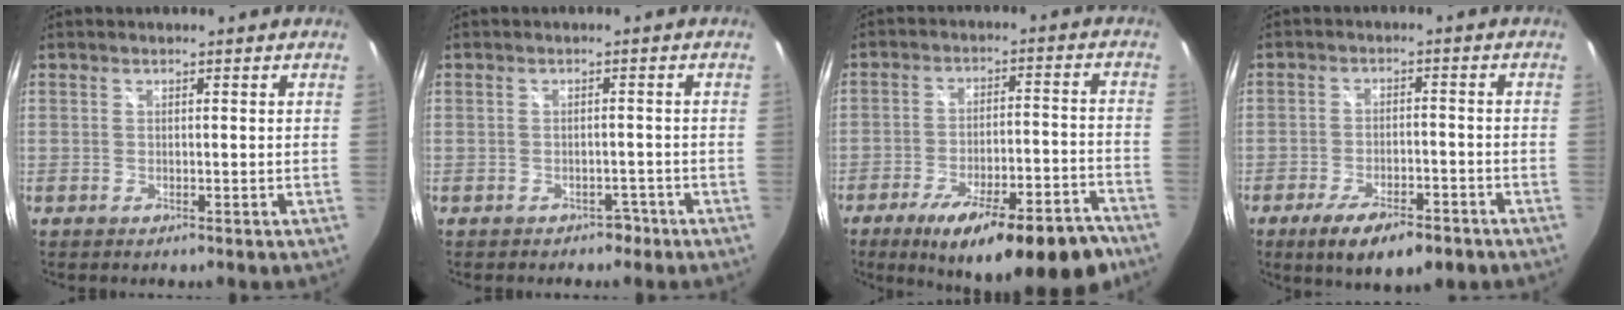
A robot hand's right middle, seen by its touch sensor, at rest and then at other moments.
{"total": 3.0, "force": [-2.1, 1.9, 0.7], "torque": [-0.014, 0.002, -0.023]}
{"total": 20.7, "force": [-14.9, 5.1, 13.5], "torque": [-0.204, -0.027, -0.205]}
{"total": 10.5, "force": [-7.1, 3.6, 6.8], "torque": [-0.137, -0.021, -0.109]}